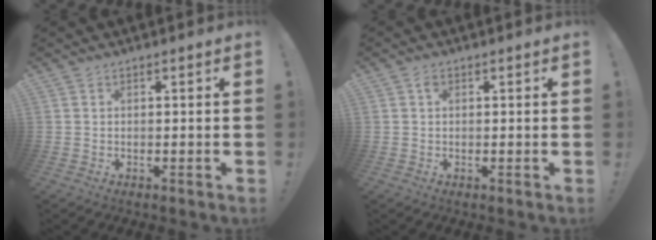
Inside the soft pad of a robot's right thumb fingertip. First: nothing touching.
{"total": 1.2, "force": [0.3, 0.9, 0.7], "torque": [-0.015, 0.003, 0.006]}